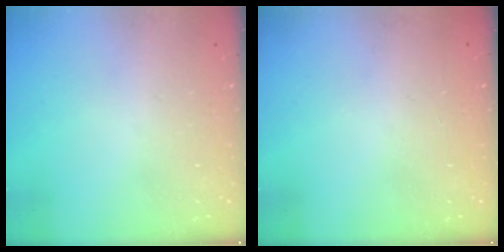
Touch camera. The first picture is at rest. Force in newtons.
{"total": 0.0}